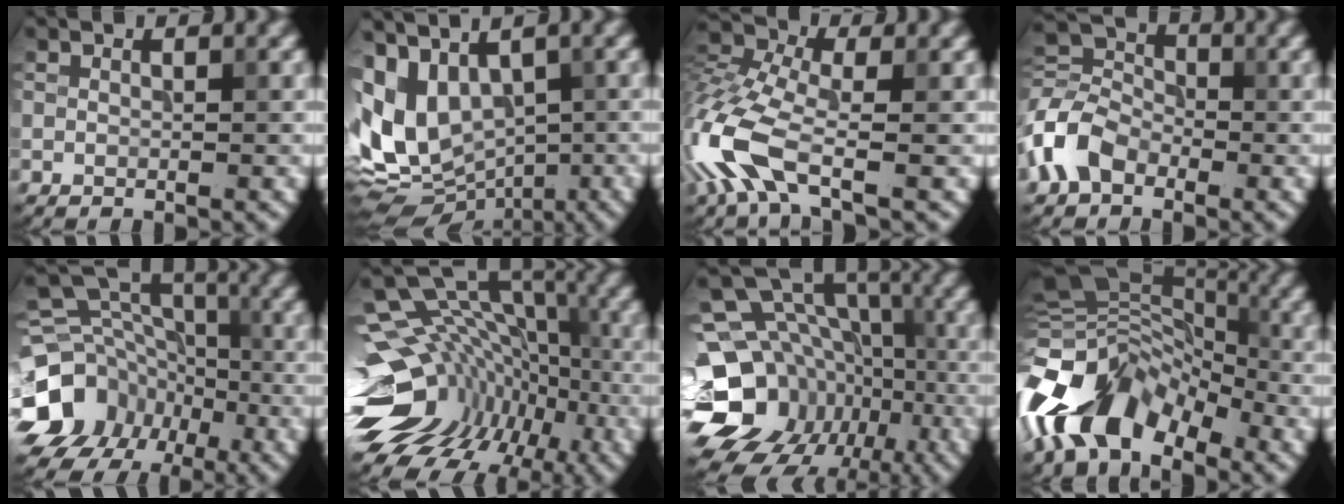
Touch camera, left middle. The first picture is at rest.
{"total": 11.0, "force": [0.8, 7.0, 8.4], "torque": [-0.159, 0.001, 0.020]}
{"total": 8.4, "force": [-3.6, 3.9, 6.5], "torque": [-0.160, 0.001, -0.090]}
{"total": 5.4, "force": [-2.7, 3.7, 2.8], "torque": [-0.063, 0.008, -0.073]}
{"total": 9.9, "force": [-4.0, 8.4, 3.5], "torque": [-0.086, 0.015, -0.084]}
{"total": 14.7, "force": [-4.7, 10.4, 9.2], "torque": [-0.145, 0.025, -0.034]}
{"total": 17.5, "force": [-6.0, 14.7, 7.3], "torque": [-0.161, -0.007, -0.088]}
{"total": 9.8, "force": [-5.6, 5.4, 5.9], "torque": [-0.093, 0.014, -0.123]}